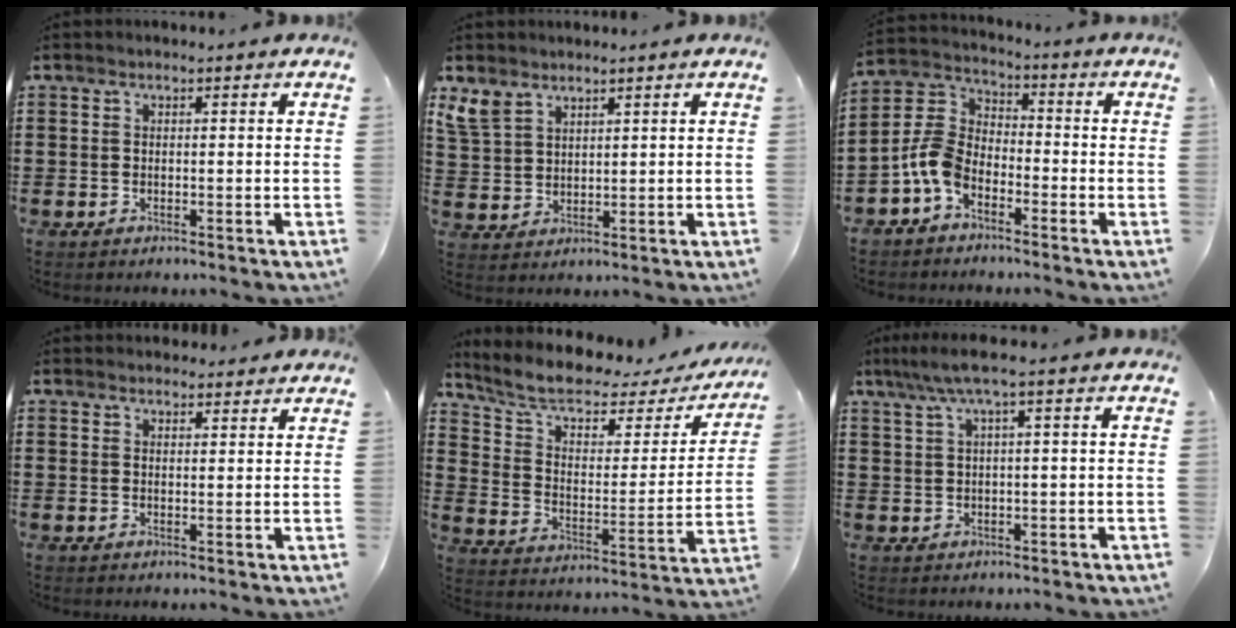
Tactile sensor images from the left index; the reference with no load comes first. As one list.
[{"total": 4.8, "force": [3.5, 2.9, 1.6], "torque": [-0.048, 0.004, 0.068]}, {"total": 7.0, "force": [-3.9, 3.8, 4.3], "torque": [-0.129, -0.007, -0.087]}, {"total": 2.2, "force": [2.1, 0.5, 0.0], "torque": [-0.005, -0.001, 0.041]}, {"total": 7.7, "force": [6.1, 2.2, 4.2], "torque": [-0.108, -0.035, 0.103]}, {"total": 3.3, "force": [0.9, 0.1, 3.2], "torque": [-0.062, -0.001, 0.014]}]